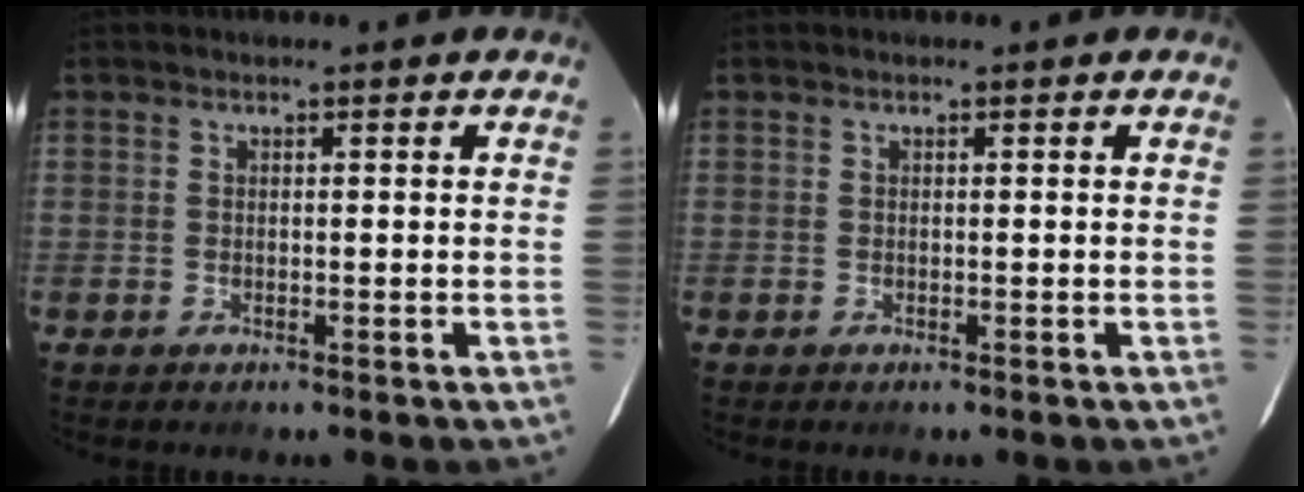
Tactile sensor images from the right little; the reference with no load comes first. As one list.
[{"total": 0.0}]